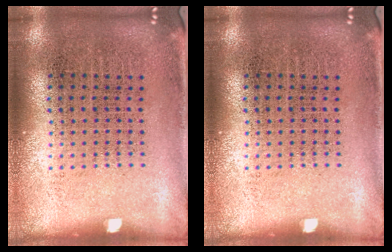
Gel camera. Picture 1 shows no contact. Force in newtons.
{"total": 0.0}